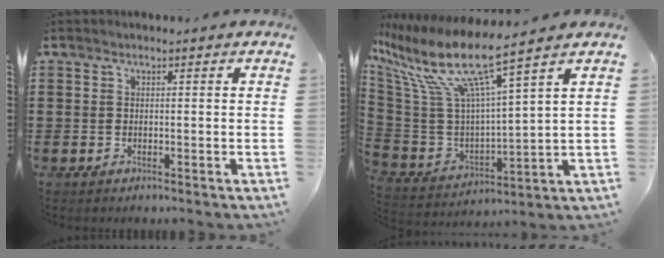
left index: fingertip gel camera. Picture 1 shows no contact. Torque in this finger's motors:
{"motor_torque": [2.14, 0.00, 0.84, 0.21]}